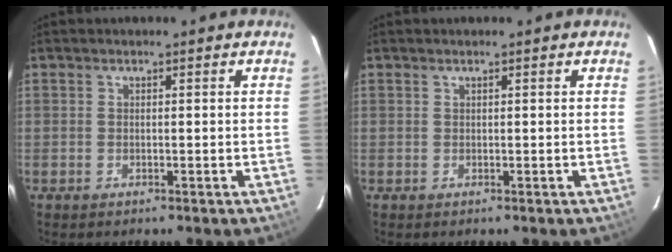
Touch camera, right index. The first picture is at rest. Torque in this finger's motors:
{"motor_torque": [-0.17, -0.15, -0.08, 0.00]}